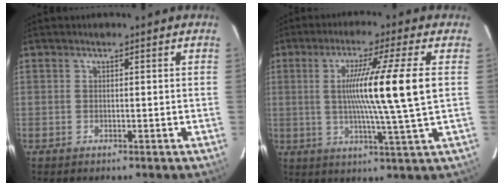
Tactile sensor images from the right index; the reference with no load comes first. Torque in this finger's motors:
{"motor_torque": [1.38, 0.04, 0.71, 0.21]}